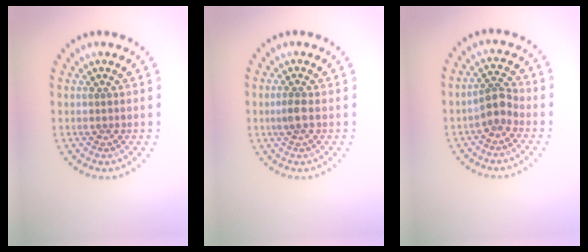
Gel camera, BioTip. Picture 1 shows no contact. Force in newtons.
{"total": 1.2, "press": 1.2, "slide": 0.3}
{"total": 2.3, "press": 1.8, "slide": 1.3}